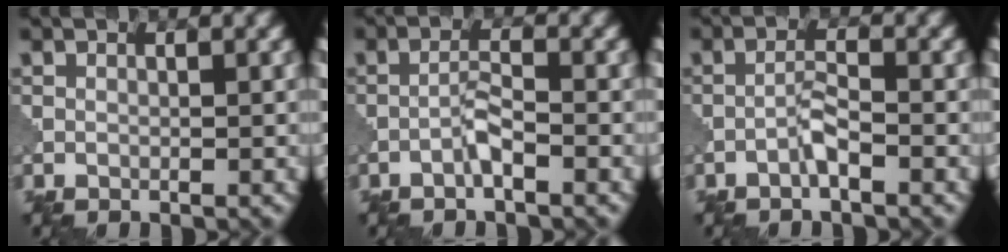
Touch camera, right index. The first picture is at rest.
{"total": 1.8, "force": [-1.1, 0.2, 1.4], "torque": [-0.028, 0.008, -0.025]}
{"total": 1.8, "force": [-1.1, 0.2, 1.4], "torque": [-0.029, 0.008, -0.026]}